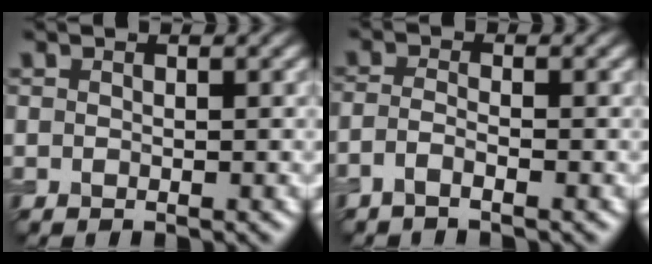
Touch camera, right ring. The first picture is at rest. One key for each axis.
{"total": 1.6, "fx": -1.1, "fy": 0.4, "fz": 1.1, "tx": -0.024, "ty": -0.002, "tz": -0.028}